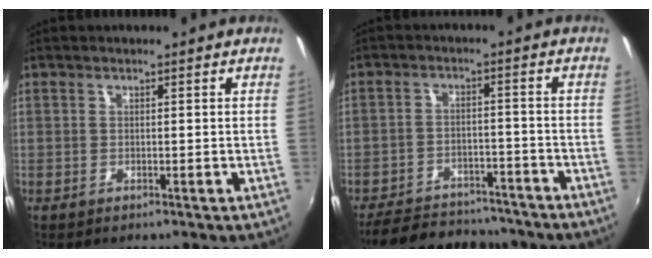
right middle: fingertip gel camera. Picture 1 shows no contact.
{"total": 16.7, "force": [-14.2, 6.4, 6.1], "torque": [-0.145, 0.011, -0.195]}